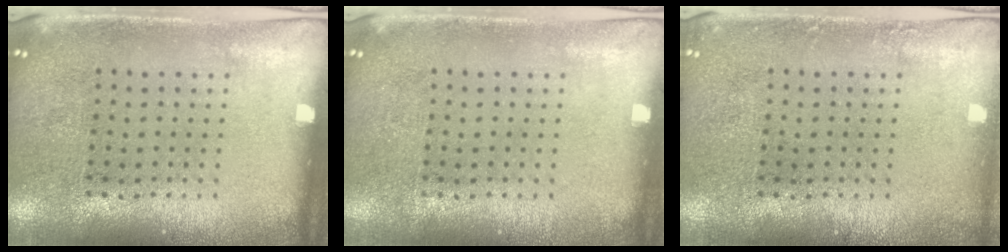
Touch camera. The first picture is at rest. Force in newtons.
{"total": 0.0}
{"total": 0.7, "press": 0.7, "slide": 0.1}